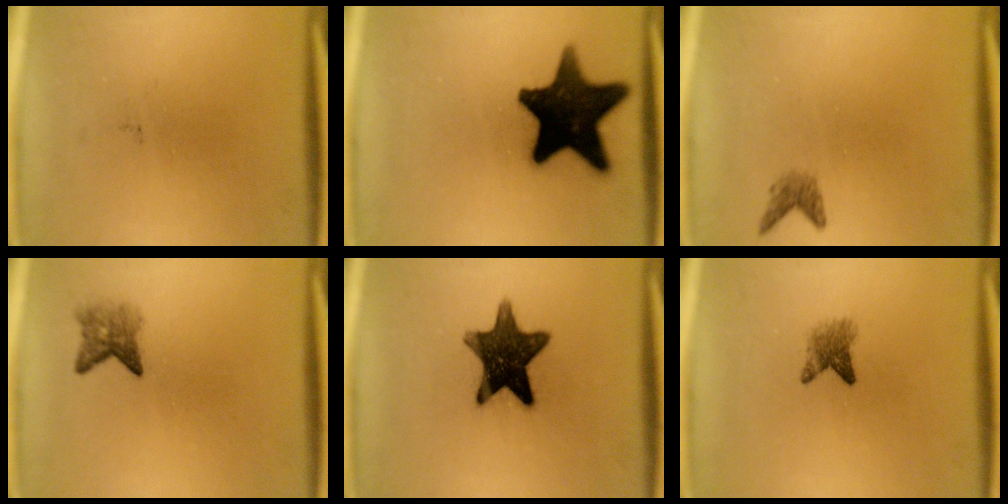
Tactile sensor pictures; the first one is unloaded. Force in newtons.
{"total": 17.9}
{"total": 1.5}
{"total": 3.0}
{"total": 13.5}
{"total": 2.7}